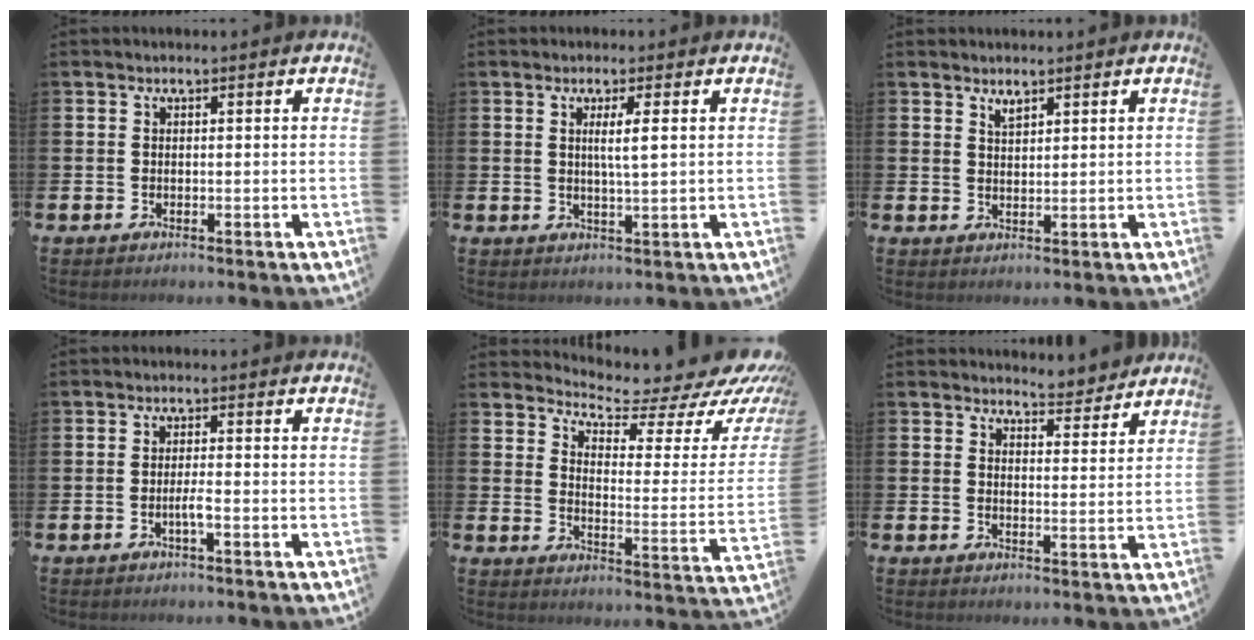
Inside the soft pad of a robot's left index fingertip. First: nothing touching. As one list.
[{"total": 2.6, "force": [1.0, 0.0, 2.4], "torque": [-0.047, -0.004, 0.015]}, {"total": 2.0, "force": [1.8, 0.5, 0.5], "torque": [-0.004, -0.006, 0.031]}, {"total": 1.5, "force": [-0.8, 0.1, 1.3], "torque": [-0.033, 0.002, -0.013]}, {"total": 6.1, "force": [5.8, 1.1, 1.6], "torque": [-0.036, -0.065, 0.087]}, {"total": 4.6, "force": [4.6, 0.7, -0.2], "torque": [-0.001, -0.033, 0.082]}]